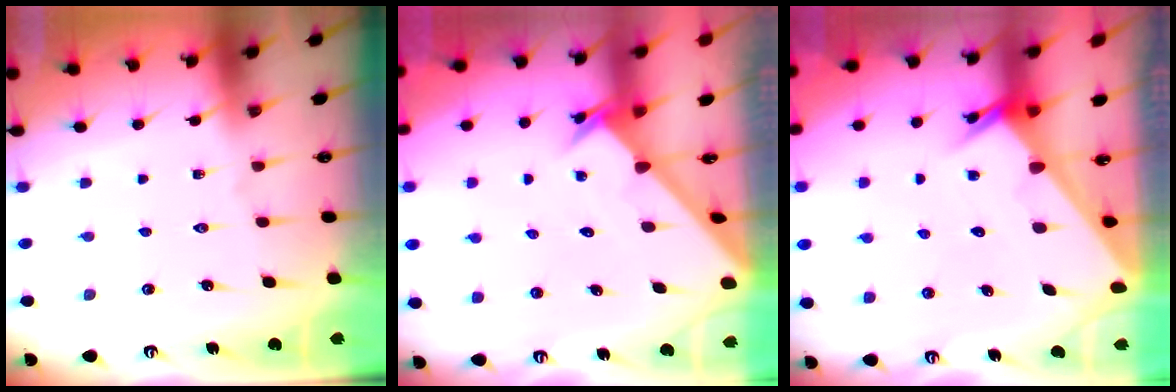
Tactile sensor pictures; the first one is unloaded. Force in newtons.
{"total": 2.5, "press": 2.5, "slide": 0.2}
{"total": 2.1, "press": 2.1, "slide": 0.1}